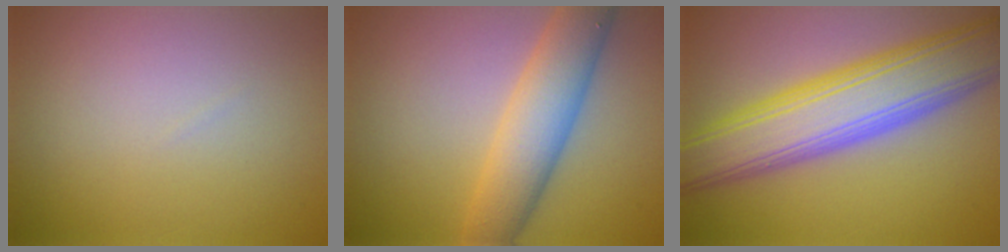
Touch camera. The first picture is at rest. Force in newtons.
{"total": 6.1, "press": 6.1, "slide": 0.4}
{"total": 10.0, "press": 10.0, "slide": 0.2}